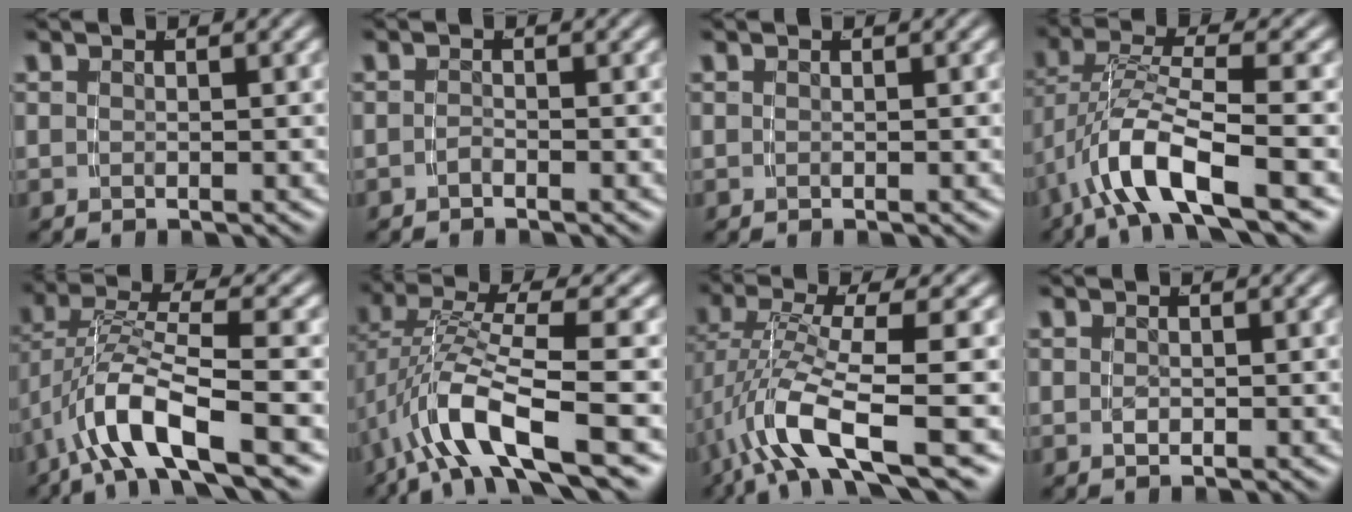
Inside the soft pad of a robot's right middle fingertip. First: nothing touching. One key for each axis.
{"total": 0.9, "fx": -0.9, "fy": -0.1, "fz": 0.1, "tx": -0.005, "ty": -0.005, "tz": -0.016}
{"total": 0.0}
{"total": 5.9, "fx": -1.6, "fy": 2.1, "fz": 5.2, "tx": -0.118, "ty": -0.018, "tz": -0.014}
{"total": 6.2, "fx": -1.5, "fy": 2.5, "fz": 5.5, "tx": -0.123, "ty": -0.016, "tz": -0.014}
{"total": 6.4, "fx": -1.9, "fy": 2.1, "fz": 5.7, "tx": -0.136, "ty": -0.019, "tz": -0.017}
{"total": 6.8, "fx": -2.5, "fy": 1.7, "fz": 6.0, "tx": -0.128, "ty": -0.022, "tz": -0.029}
{"total": 0.5, "fx": -0.3, "fy": -0.3, "fz": 0.3, "tx": -0.009, "ty": -0.005, "tz": 0.001}